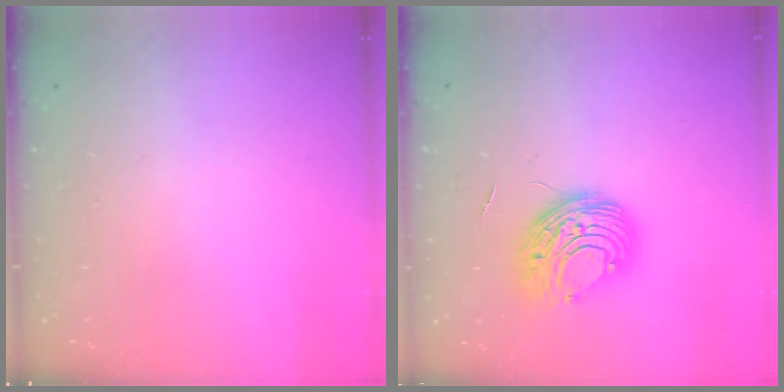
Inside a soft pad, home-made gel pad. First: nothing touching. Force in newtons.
{"total": 8.8, "press": 8.8, "slide": 0.6}